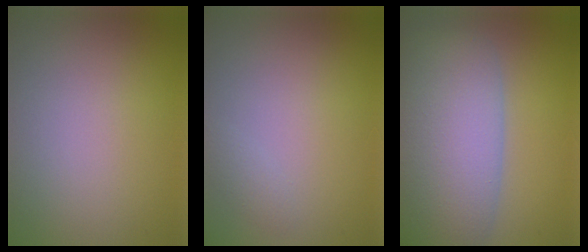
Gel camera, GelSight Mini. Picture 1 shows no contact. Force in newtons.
{"total": 0.7, "press": 0.7, "slide": 0.0}
{"total": 11.1, "press": 11.1, "slide": 0.6}